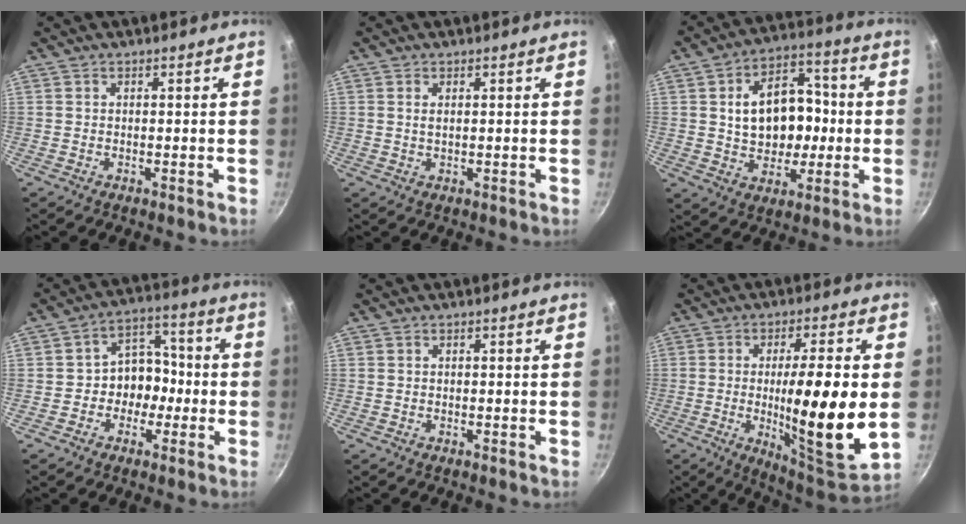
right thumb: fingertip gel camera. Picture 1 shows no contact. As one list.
[{"total": 1.4, "force": [0.4, 0.7, 1.1], "torque": [-0.022, 0.000, 0.008]}, {"total": 16.0, "force": [0.5, 11.7, 11.0], "torque": [-0.133, 0.029, 0.011]}, {"total": 8.7, "force": [-1.8, 7.2, 4.6], "torque": [-0.011, 0.037, -0.038]}, {"total": 0.0}, {"total": 19.4, "force": [-1.3, 3.9, 19.0], "torque": [-0.292, -0.019, -0.017]}]